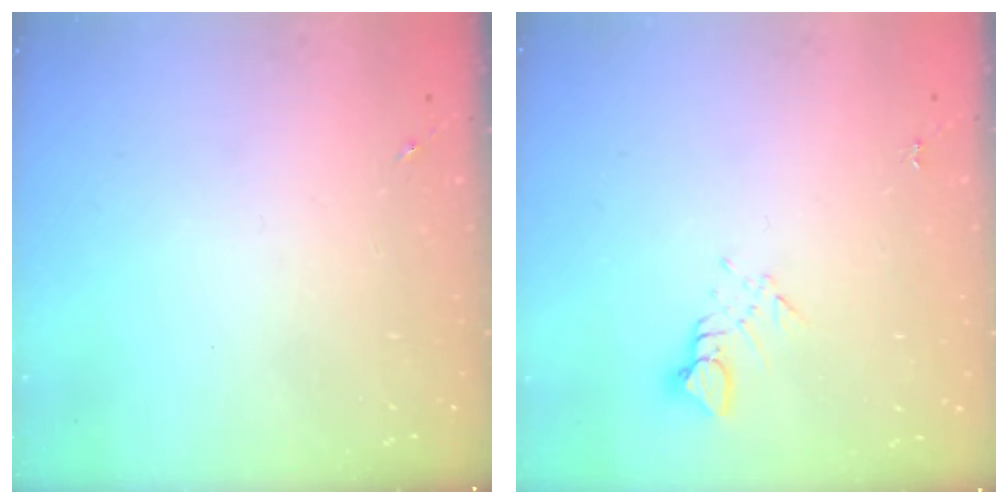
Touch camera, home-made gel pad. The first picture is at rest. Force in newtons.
{"total": 3.5, "press": 3.5, "slide": 0.3}